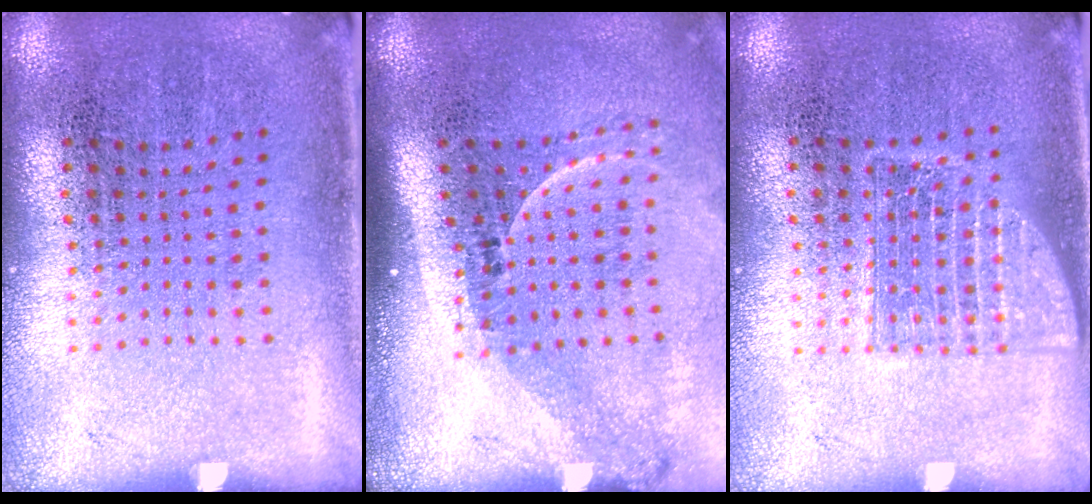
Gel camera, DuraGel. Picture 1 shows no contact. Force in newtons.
{"total": 2.3, "press": 1.5, "slide": 1.7}
{"total": 1.0, "press": 1.0, "slide": 0.2}